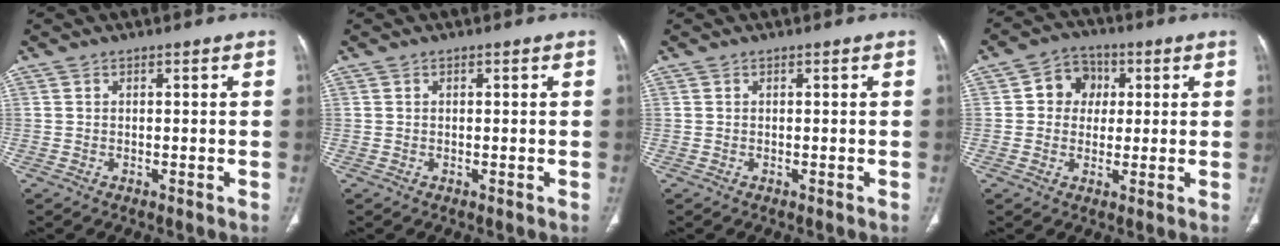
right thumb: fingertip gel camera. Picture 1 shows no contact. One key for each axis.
{"total": 0.0}
{"total": 0.0}
{"total": 7.2, "fx": 1.4, "fy": 6.2, "fz": 3.3, "tx": -0.016, "ty": 0.008, "tz": 0.014}